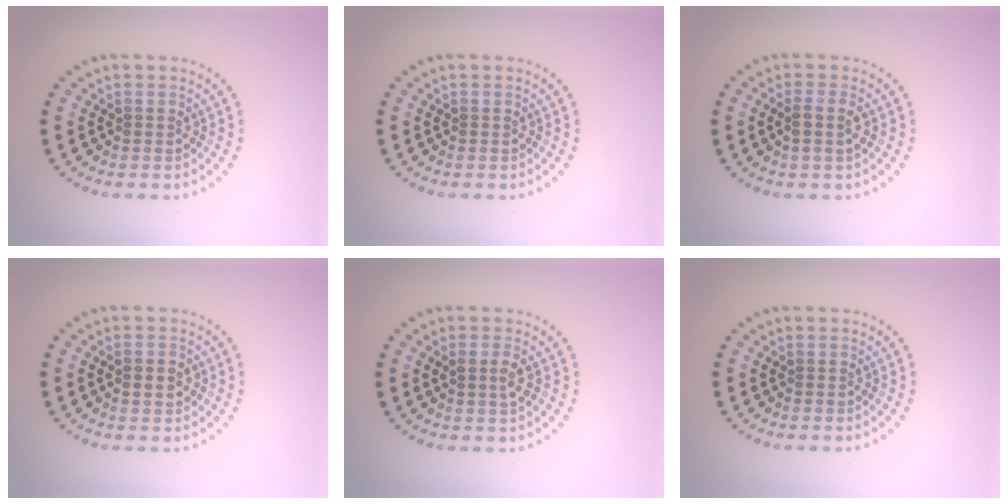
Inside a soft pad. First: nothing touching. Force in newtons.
{"total": 0.0}
{"total": 1.8, "press": 1.5, "slide": 1.0}
{"total": 2.3, "press": 2.3, "slide": 0.1}
{"total": 1.5, "press": 1.5, "slide": 0.3}
{"total": 0.0}